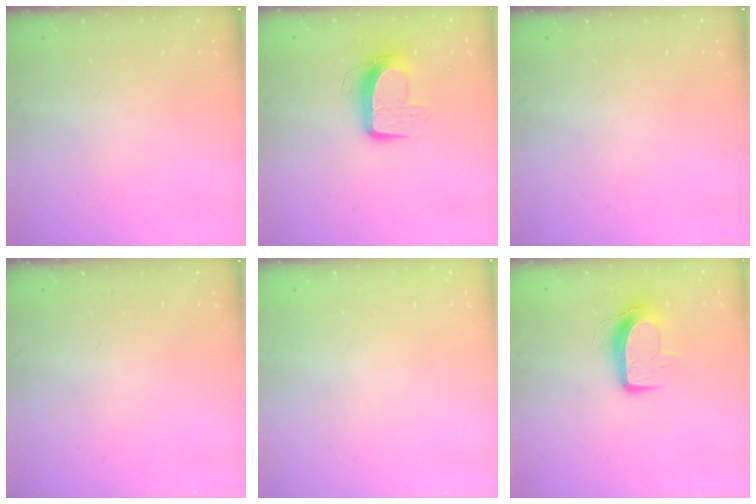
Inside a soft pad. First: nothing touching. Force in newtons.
{"total": 10.3, "press": 10.3, "slide": 0.2}
{"total": 0.0}
{"total": 0.0}
{"total": 0.0}
{"total": 9.2, "press": 9.2, "slide": 0.3}